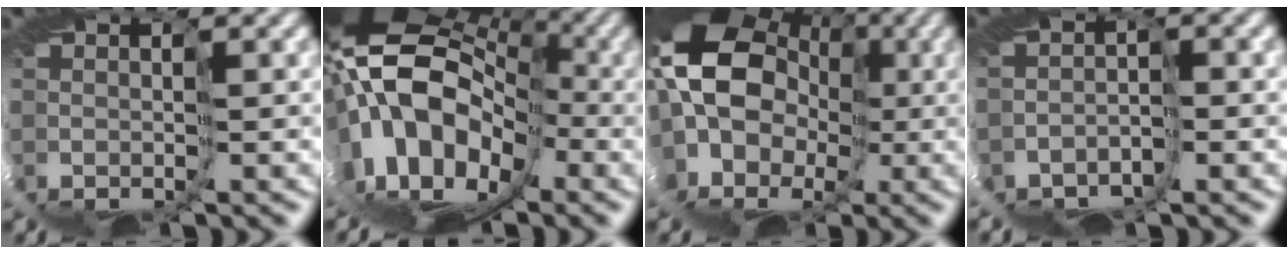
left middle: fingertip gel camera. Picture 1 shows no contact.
{"total": 10.5, "force": [-0.3, 7.2, 7.6], "torque": [-0.154, 0.012, -0.008]}
{"total": 10.2, "force": [1.7, 8.9, 4.6], "torque": [-0.132, 0.012, 0.002]}
{"total": 4.4, "force": [-3.4, -1.3, -2.5], "torque": [0.030, -0.006, -0.047]}